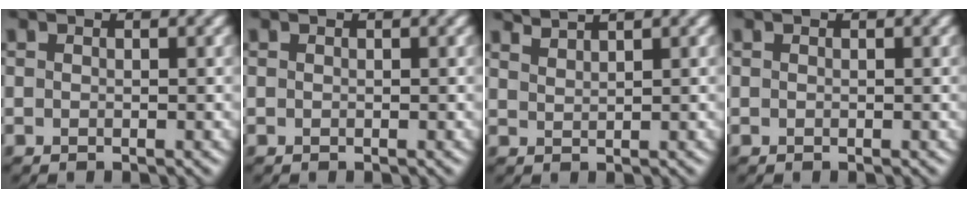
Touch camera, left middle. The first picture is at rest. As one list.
[{"total": 0.0}, {"total": 2.7, "force": [2.6, -0.2, 0.5], "torque": [-0.013, 0.006, 0.045]}, {"total": 0.0}]